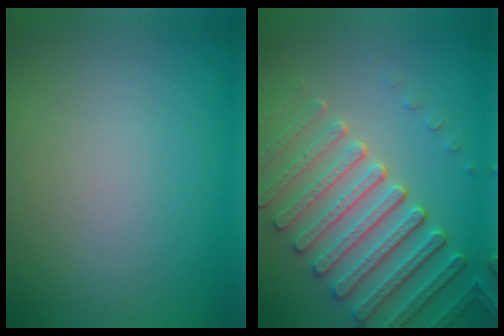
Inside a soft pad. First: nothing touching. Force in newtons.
{"total": 6.7, "press": 5.6, "slide": 3.6}